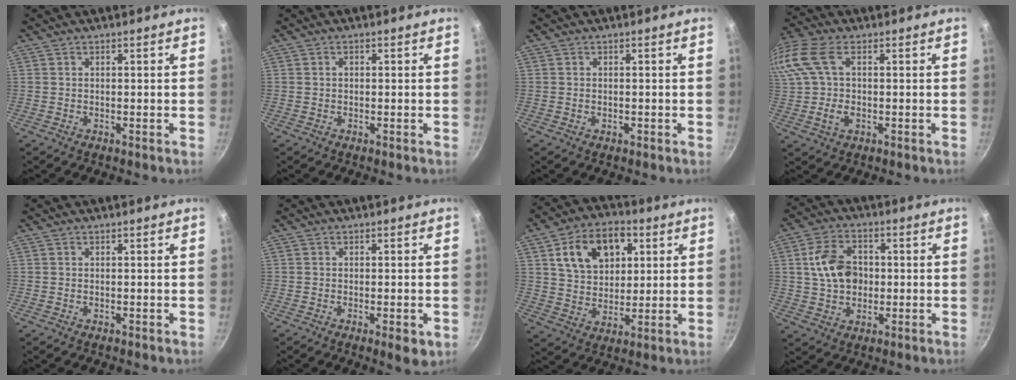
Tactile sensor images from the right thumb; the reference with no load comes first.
{"total": 0.9, "force": [0.1, 0.7, 0.6], "torque": [-0.009, 0.005, 0.001]}
{"total": 0.7, "force": [-0.2, 0.5, 0.5], "torque": [-0.006, 0.002, -0.003]}
{"total": 11.7, "force": [1.6, 6.9, 9.3], "torque": [-0.189, 0.015, 0.018]}
{"total": 0.0}
{"total": 3.9, "force": [-1.4, 1.2, 3.4], "torque": [-0.050, -0.004, -0.017]}
{"total": 14.4, "force": [4.8, 10.0, 9.1], "torque": [-0.121, 0.001, 0.079]}
{"total": 10.4, "force": [0.9, 7.6, 7.0], "torque": [-0.106, 0.011, 0.010]}